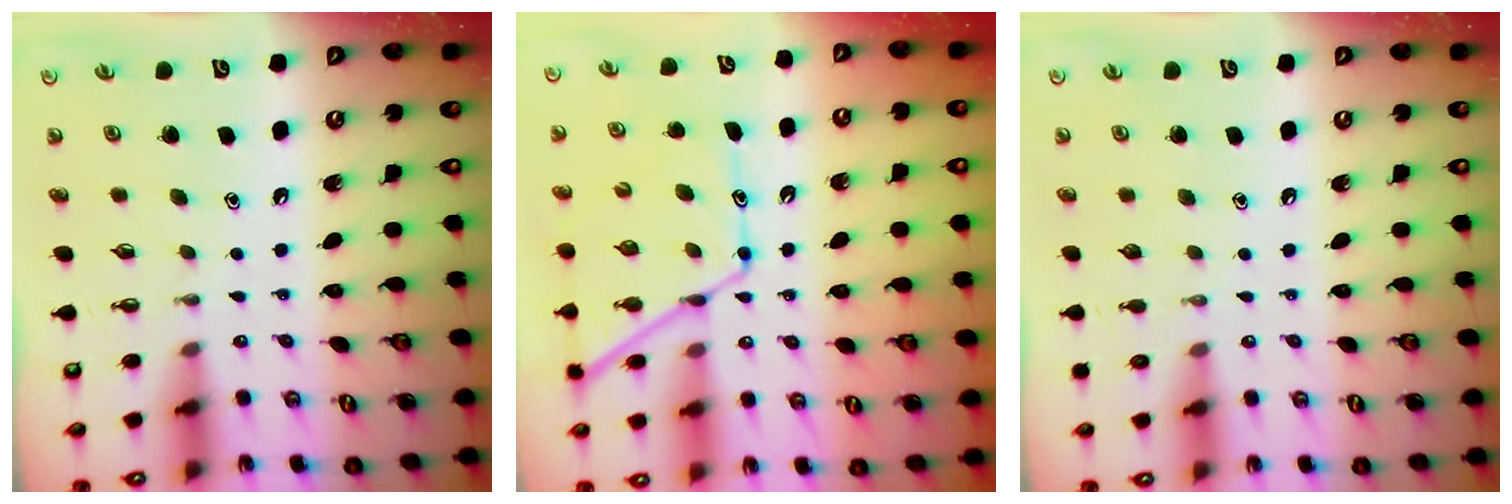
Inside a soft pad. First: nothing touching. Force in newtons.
{"total": 13.6, "press": 13.6, "slide": 1.2}
{"total": 0.0}